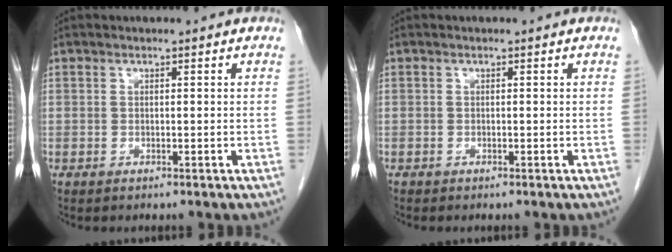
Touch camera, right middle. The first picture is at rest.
{"total": 0.0}